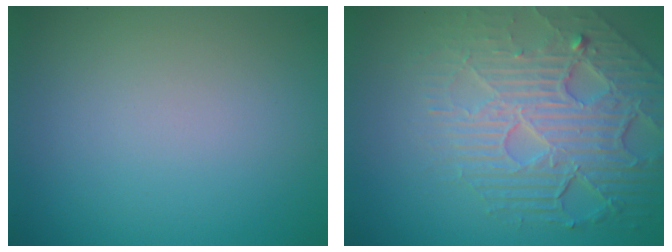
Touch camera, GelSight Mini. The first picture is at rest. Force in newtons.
{"total": 7.8, "press": 5.5, "slide": 5.6}